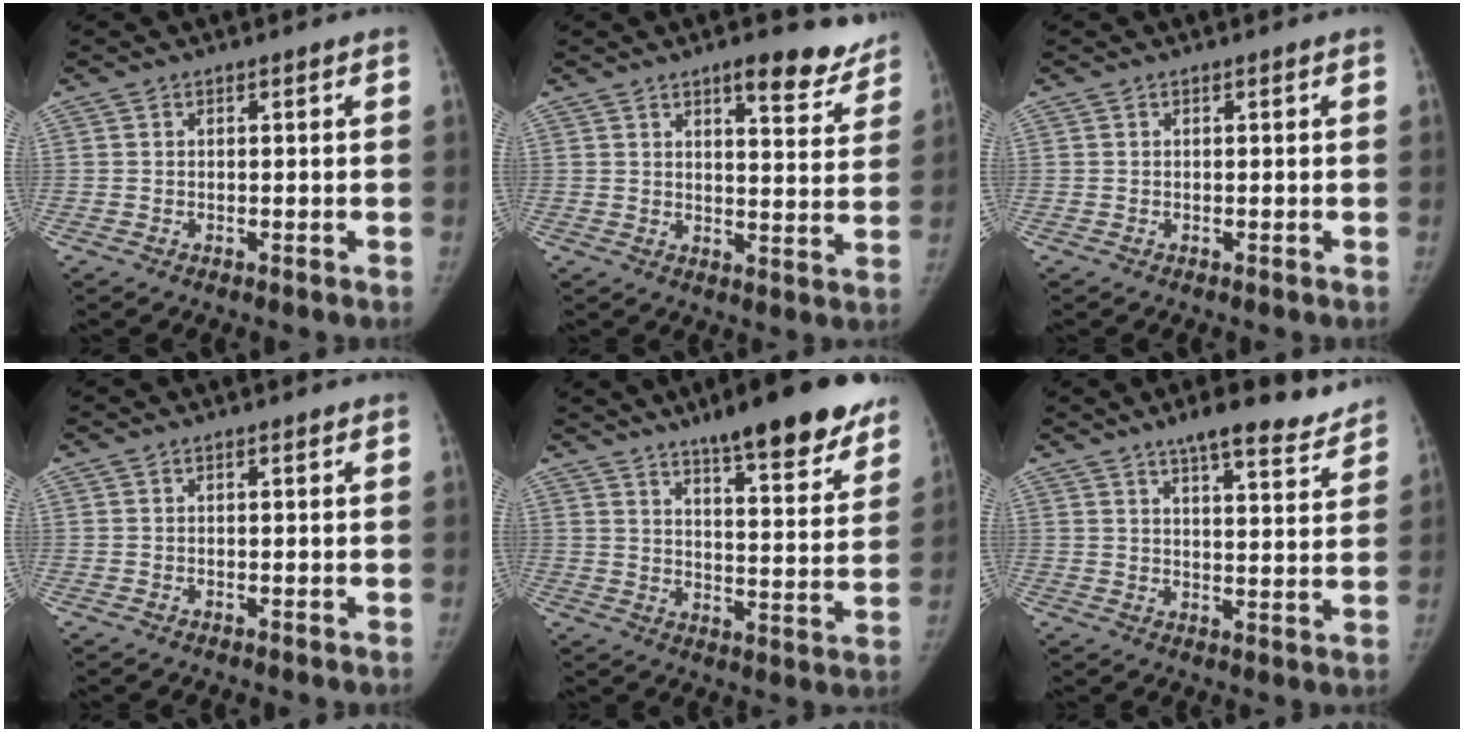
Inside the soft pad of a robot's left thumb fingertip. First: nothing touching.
{"total": 10.4, "force": [8.0, 3.4, 5.7], "torque": [-0.033, -0.050, 0.097]}
{"total": 0.0}
{"total": 0.0}
{"total": 20.0, "force": [14.7, 4.5, 12.7], "torque": [-0.140, -0.069, 0.204]}
{"total": 13.1, "force": [10.7, 3.5, 6.8], "torque": [-0.057, -0.052, 0.142]}